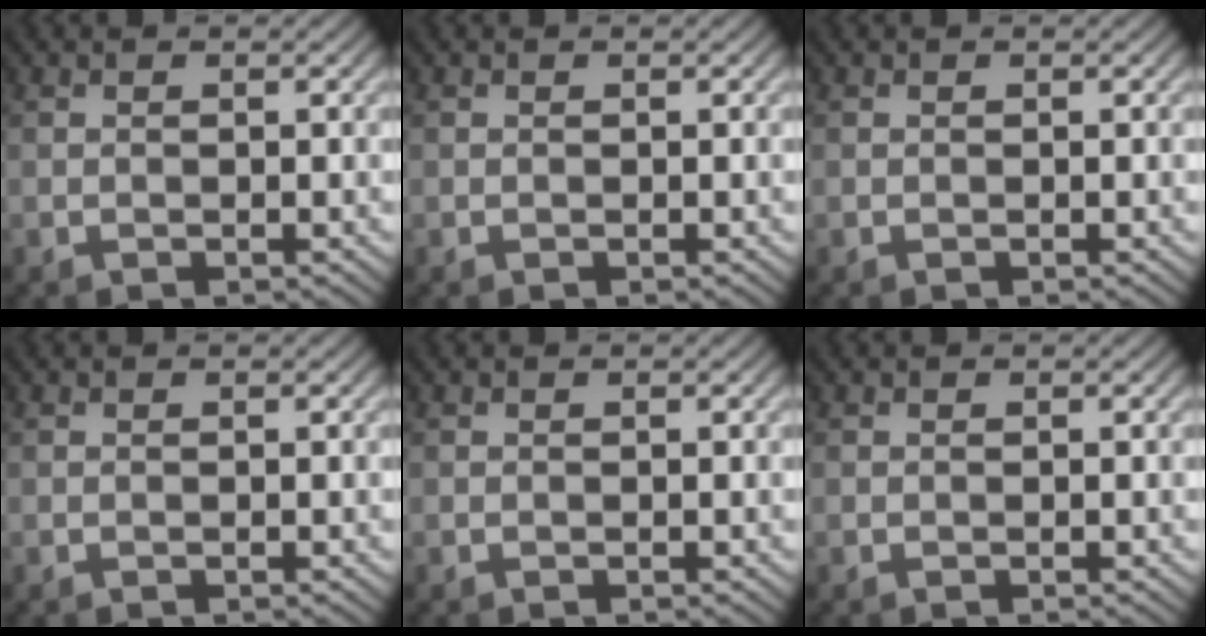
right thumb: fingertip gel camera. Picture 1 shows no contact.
{"total": 0.0}
{"total": 0.0}
{"total": 0.0}
{"total": 0.0}
{"total": 0.0}